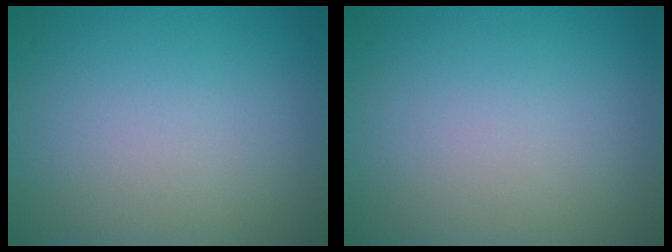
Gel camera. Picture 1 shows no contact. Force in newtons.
{"total": 0.0}